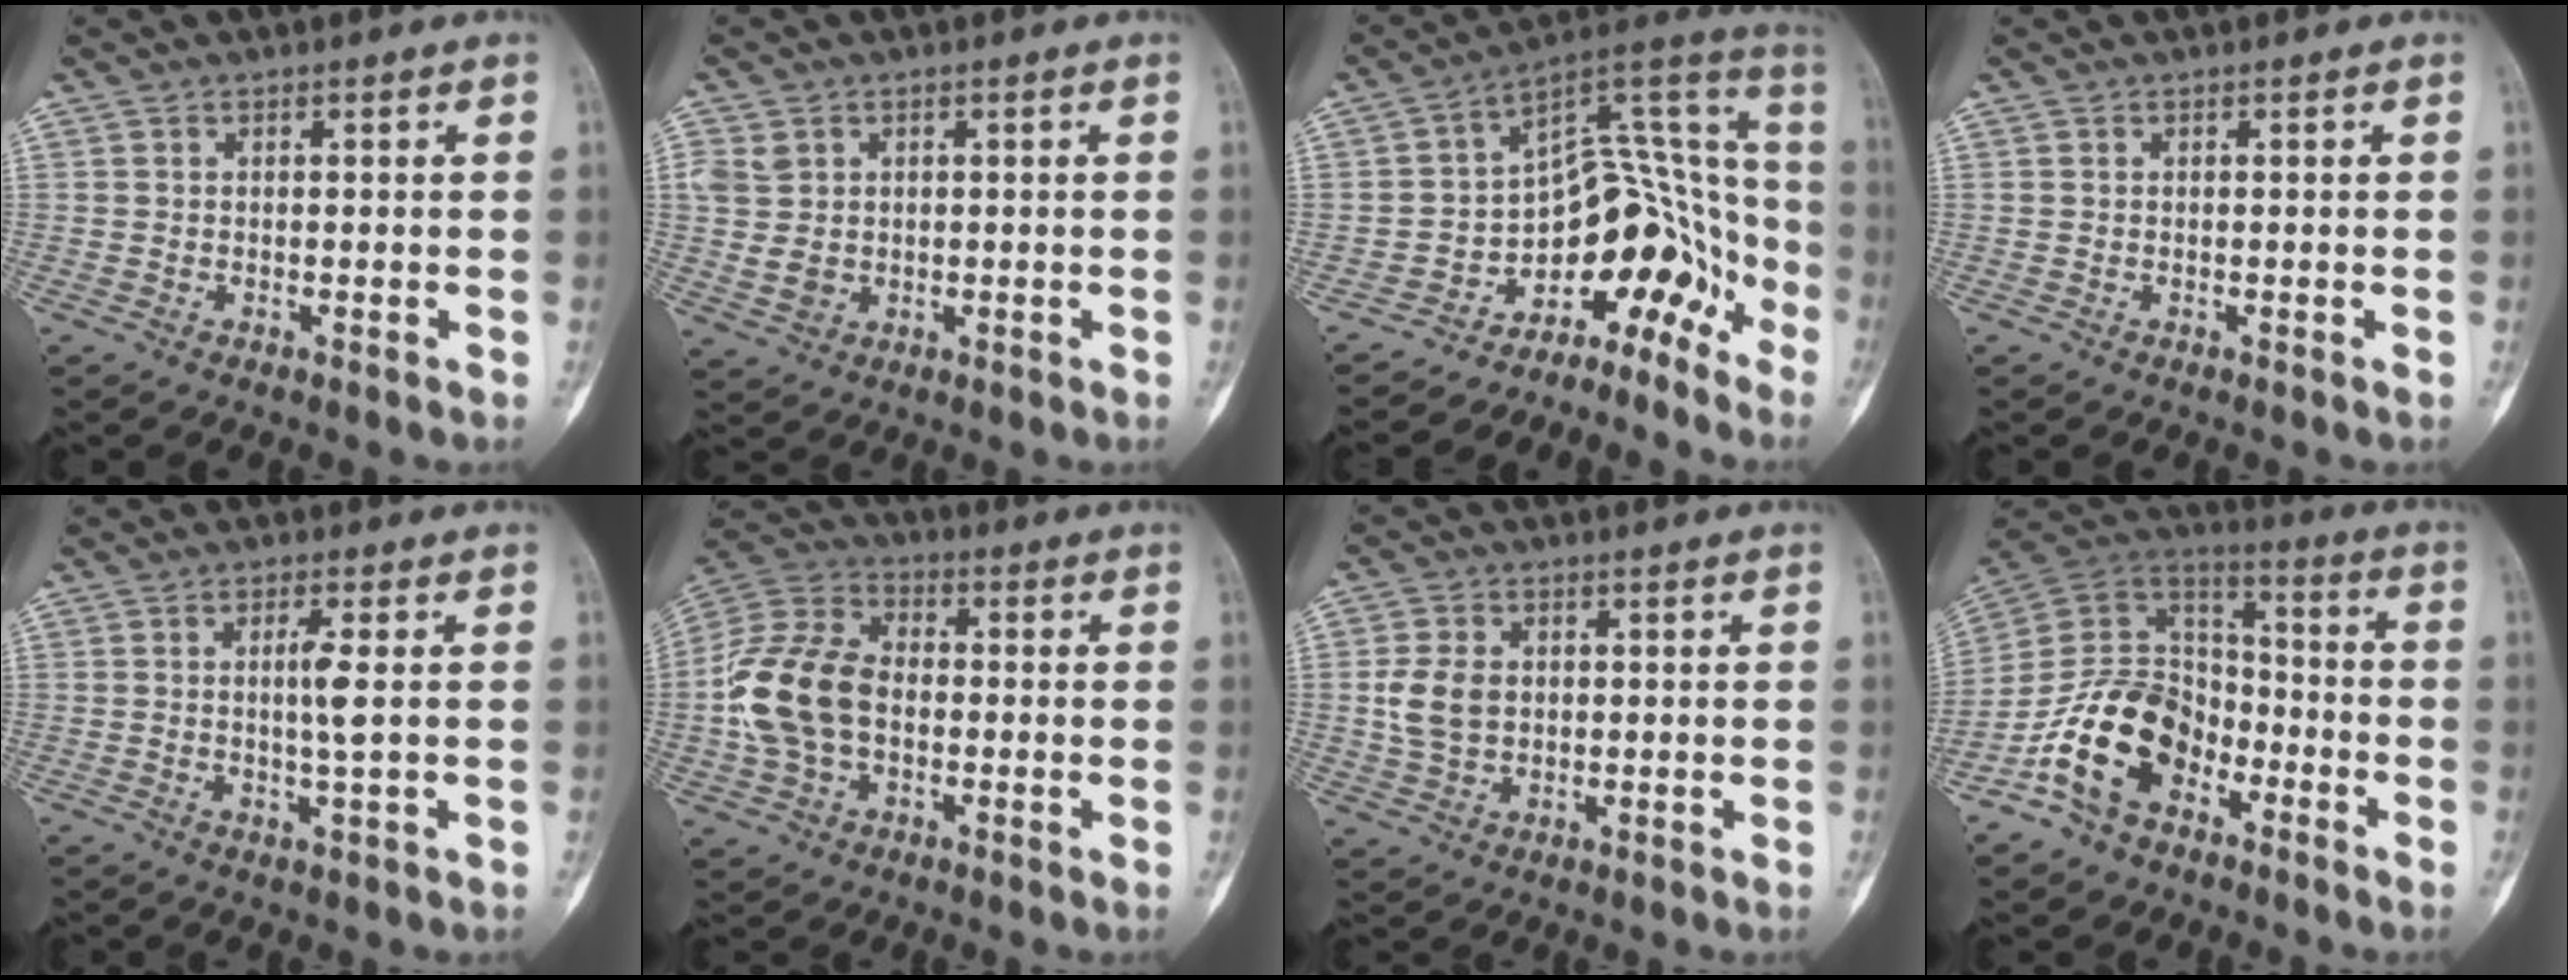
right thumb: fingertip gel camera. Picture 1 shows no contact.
{"total": 5.3, "force": [1.1, 4.4, 2.8], "torque": [-0.045, -0.006, 0.032]}
{"total": 14.8, "force": [-10.3, 9.1, 5.7], "torque": [0.013, 0.181, -0.162]}
{"total": 0.0}
{"total": 3.4, "force": [0.3, 0.3, 3.4], "torque": [-0.068, -0.005, 0.006]}
{"total": 15.5, "force": [-1.5, 10.5, 11.3], "torque": [-0.224, 0.029, -0.031]}
{"total": 6.6, "force": [0.4, 5.0, 4.4], "torque": [-0.080, 0.001, 0.011]}
{"total": 16.8, "force": [-7.8, 11.2, 9.8], "torque": [-0.158, 0.078, -0.153]}